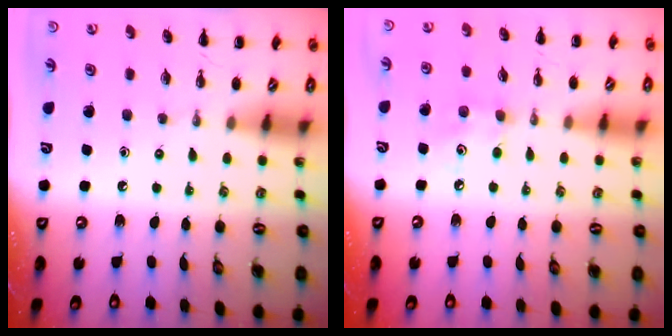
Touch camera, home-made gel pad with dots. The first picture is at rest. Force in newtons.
{"total": 5.6, "press": 5.5, "slide": 1.0}